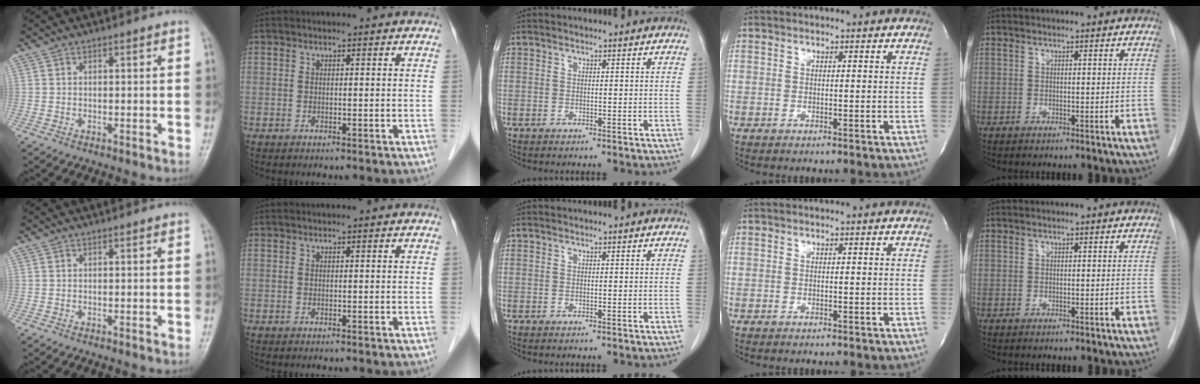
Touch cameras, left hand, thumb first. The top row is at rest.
{}